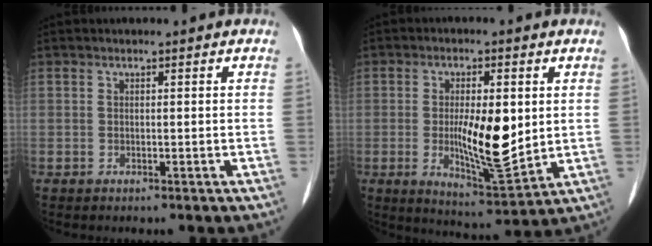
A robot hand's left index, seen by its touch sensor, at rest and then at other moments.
{"total": 10.2, "force": [0.4, 2.8, 9.8], "torque": [-0.168, -0.014, 0.010]}